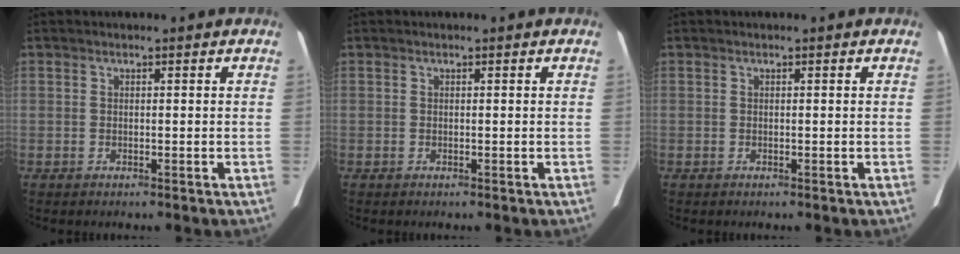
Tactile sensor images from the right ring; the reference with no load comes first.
{"total": 0.0}
{"total": 0.0}